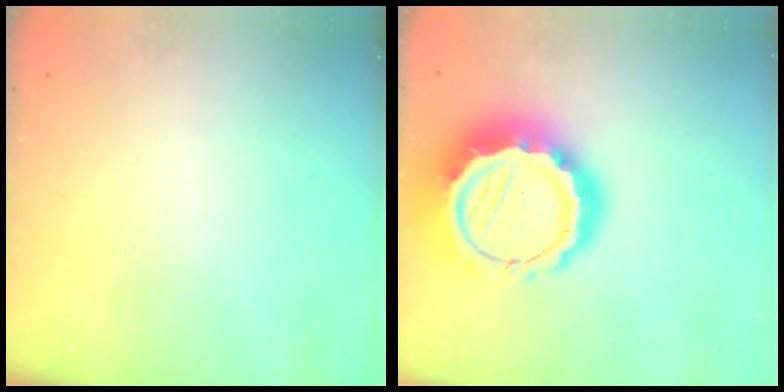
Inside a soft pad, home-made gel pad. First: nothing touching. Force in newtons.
{"total": 20.7, "press": 20.3, "slide": 4.1}